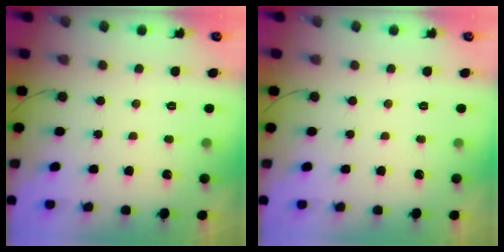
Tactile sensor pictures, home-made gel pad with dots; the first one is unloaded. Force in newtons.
{"total": 0.0}